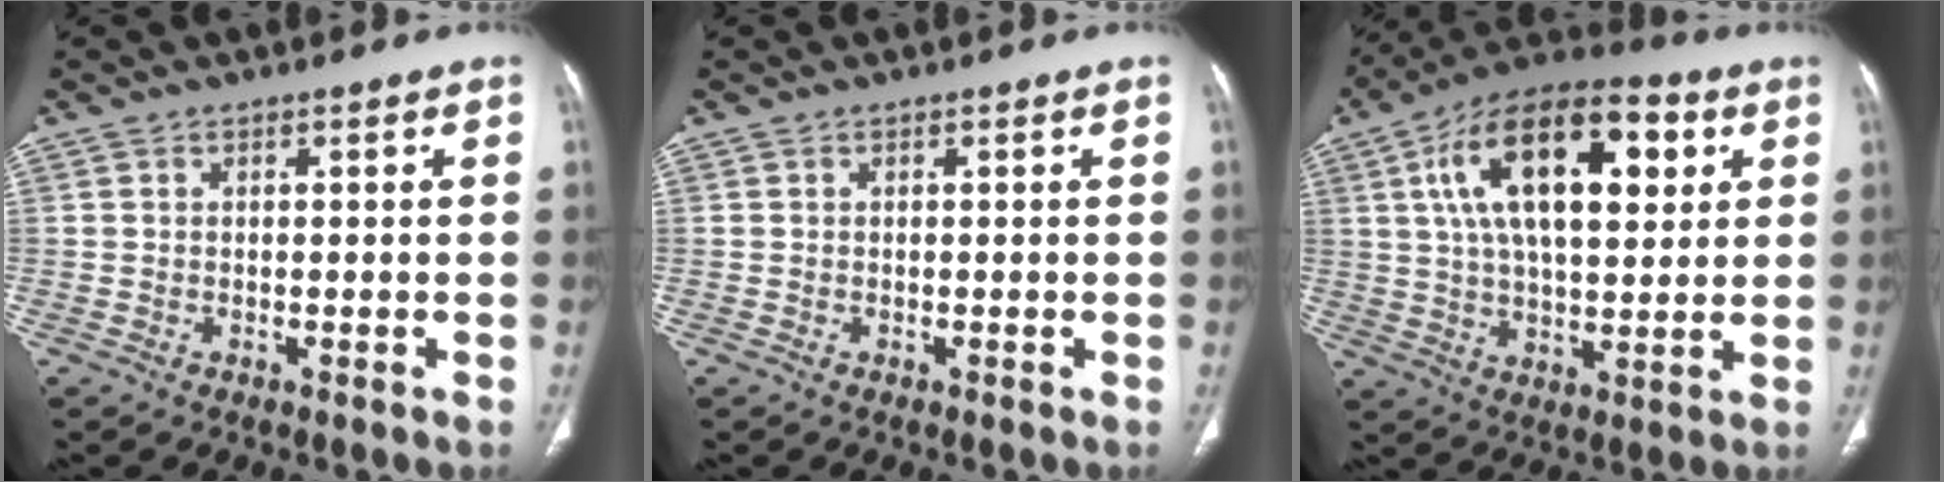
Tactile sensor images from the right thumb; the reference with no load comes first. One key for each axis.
{"total": 0.0}
{"total": 22.0, "fx": 6.7, "fy": 10.5, "fz": 18.1, "tx": -0.284, "ty": 0.004, "tz": 0.103}